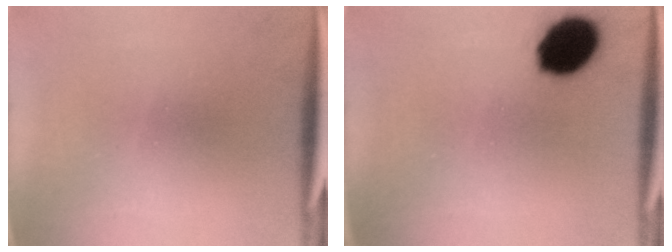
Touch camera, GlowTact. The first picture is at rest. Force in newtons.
{"total": 11.6}